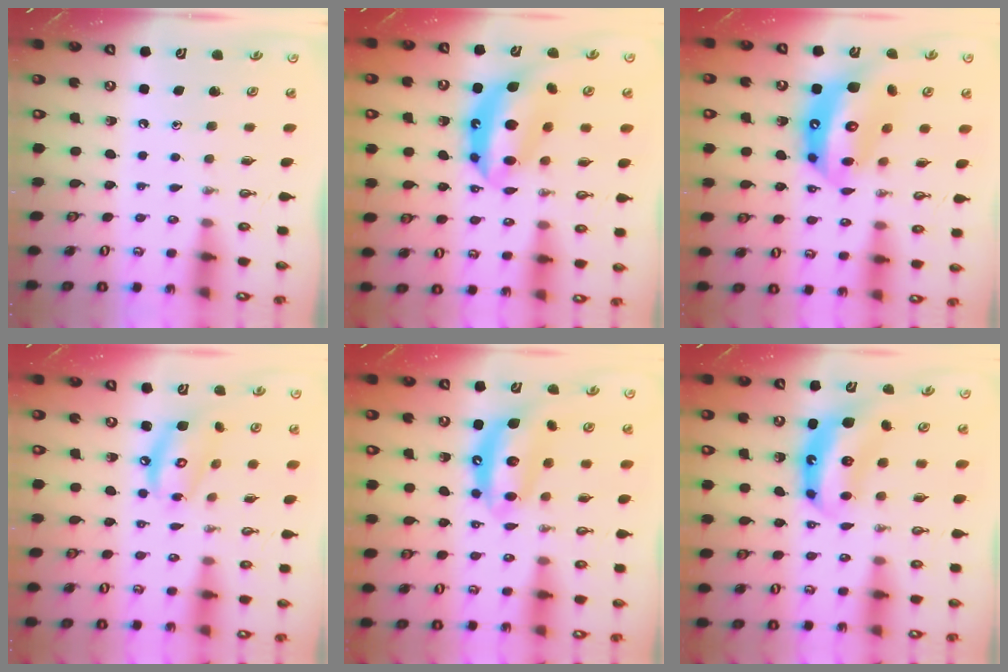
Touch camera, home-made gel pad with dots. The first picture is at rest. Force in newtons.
{"total": 14.5, "press": 14.5, "slide": 1.2}
{"total": 17.6, "press": 17.4, "slide": 2.2}
{"total": 10.6, "press": 10.6, "slide": 0.8}
{"total": 10.9, "press": 10.8, "slide": 1.0}
{"total": 7.9, "press": 7.9, "slide": 0.7}